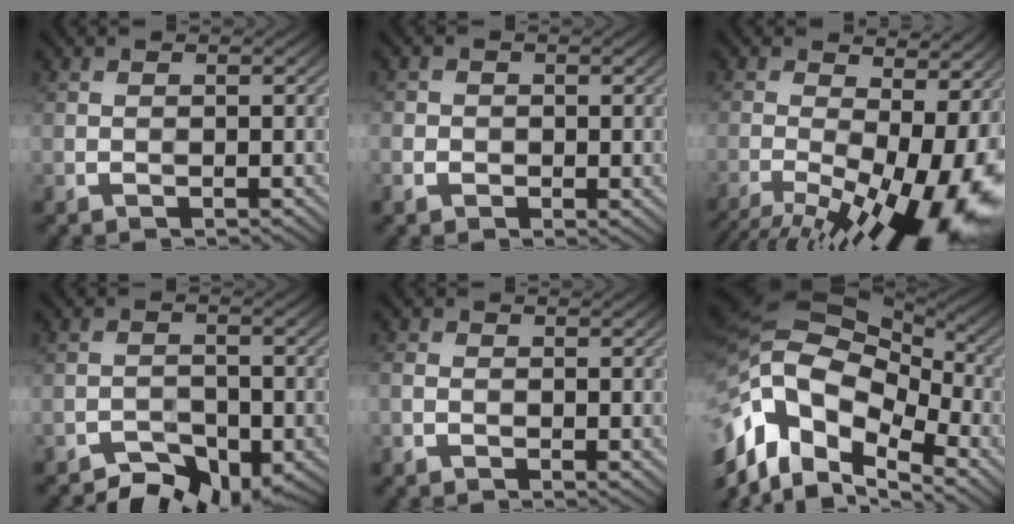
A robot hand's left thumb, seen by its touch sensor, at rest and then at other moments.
{"total": 1.9, "force": [-0.5, 1.6, 0.9], "torque": [-0.014, -0.006, -0.007]}
{"total": 17.2, "force": [-5.8, 7.4, 14.3], "torque": [-0.186, 0.002, -0.068]}
{"total": 5.0, "force": [-4.2, 1.7, 2.2], "torque": [-0.022, 0.005, -0.069]}
{"total": 1.8, "force": [-0.5, 1.1, 1.3], "torque": [-0.029, -0.002, -0.010]}
{"total": 16.5, "force": [-6.2, 10.2, 11.4], "torque": [-0.256, -0.014, -0.105]}